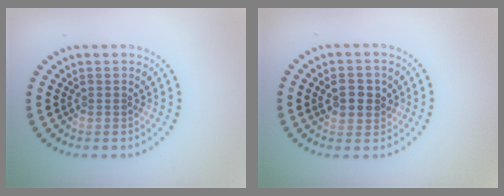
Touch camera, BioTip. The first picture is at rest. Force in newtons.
{"total": 2.8, "press": 2.8, "slide": 0.6}